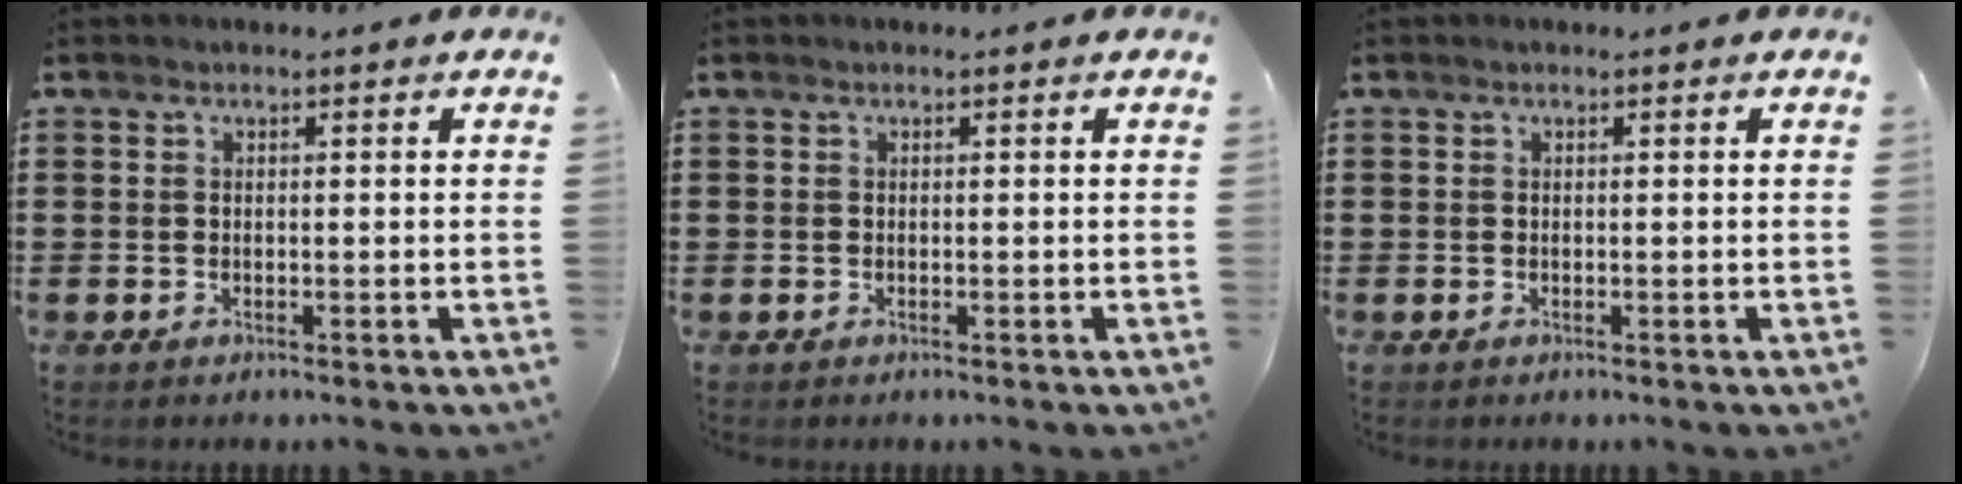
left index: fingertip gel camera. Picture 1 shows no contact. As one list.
[{"total": 0.0}, {"total": 0.0}]